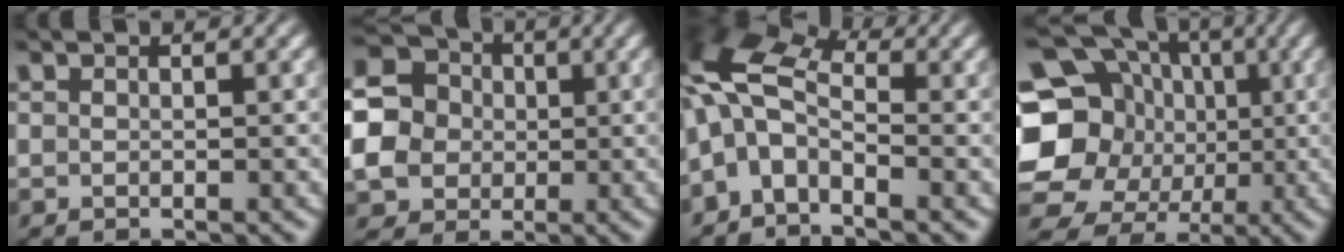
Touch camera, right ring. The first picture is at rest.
{"total": 13.3, "force": [1.2, 12.1, 5.5], "torque": [-0.138, -0.018, 0.012]}
{"total": 11.2, "force": [0.4, 9.6, 5.8], "torque": [-0.140, -0.011, -0.014]}
{"total": 18.1, "force": [1.7, 15.8, 8.7], "torque": [-0.179, -0.032, 0.023]}